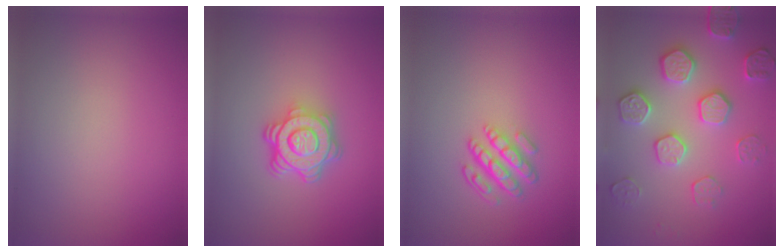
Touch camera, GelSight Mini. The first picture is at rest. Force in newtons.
{"total": 4.8, "press": 3.7, "slide": 3.1}
{"total": 4.0, "press": 3.0, "slide": 2.7}
{"total": 3.9, "press": 3.6, "slide": 1.7}